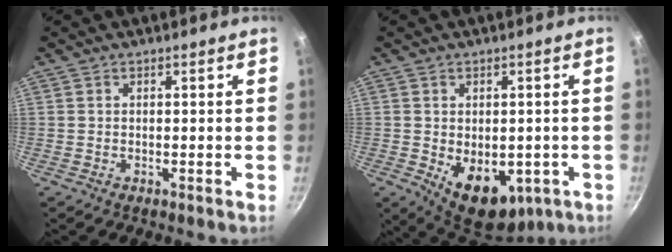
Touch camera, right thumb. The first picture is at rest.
{"total": 12.2, "force": [-3.0, 7.9, 8.8], "torque": [-0.089, -0.013, -0.022]}